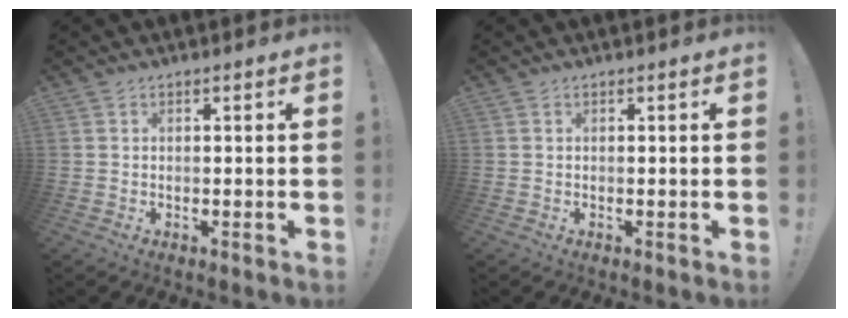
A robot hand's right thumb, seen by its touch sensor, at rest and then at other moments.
{"total": 0.0}